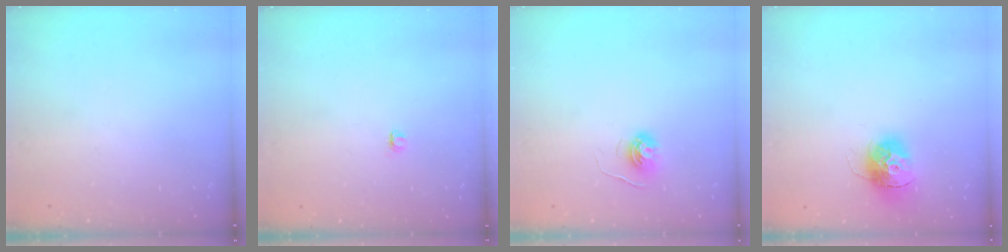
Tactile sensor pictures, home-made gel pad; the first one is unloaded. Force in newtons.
{"total": 2.8, "press": 2.8, "slide": 0.4}
{"total": 5.0, "press": 5.0, "slide": 0.4}
{"total": 13.6, "press": 13.5, "slide": 1.3}